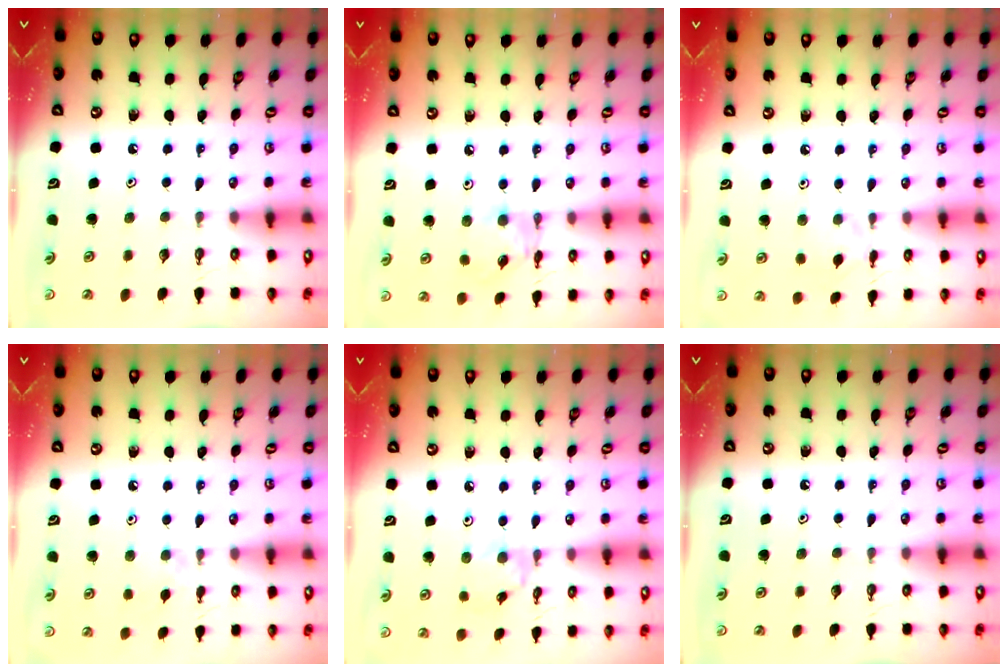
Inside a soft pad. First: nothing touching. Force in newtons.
{"total": 4.4, "press": 4.4, "slide": 0.3}
{"total": 2.4, "press": 2.4, "slide": 0.5}
{"total": 2.9, "press": 2.9, "slide": 0.5}
{"total": 1.4, "press": 1.4, "slide": 0.1}
{"total": 0.0}